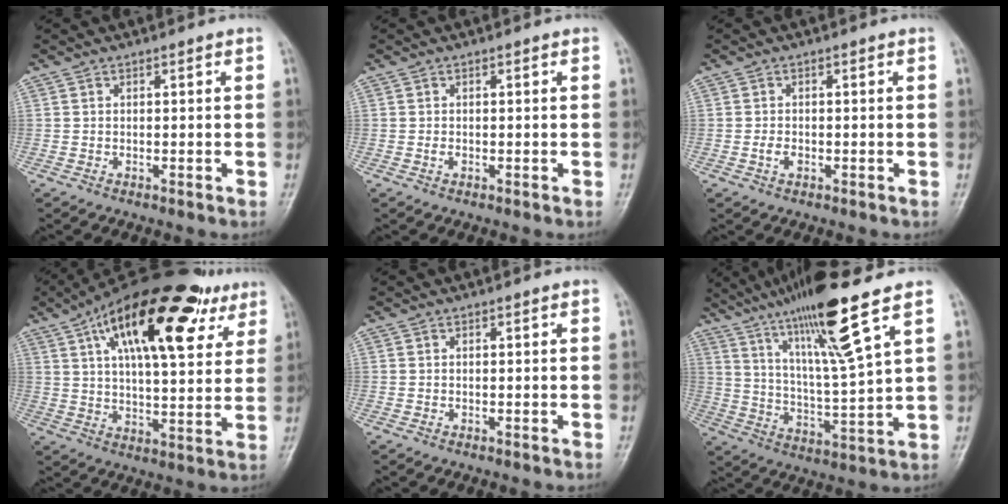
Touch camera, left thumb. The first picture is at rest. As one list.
[{"total": 1.0, "force": [-0.1, 0.6, 0.7], "torque": [-0.010, 0.000, -0.002]}, {"total": 1.8, "force": [-0.5, 1.2, 1.2], "torque": [-0.022, 0.002, -0.012]}, {"total": 26.2, "force": [12.7, 10.9, 20.1], "torque": [-0.288, -0.004, 0.195]}, {"total": 0.0}, {"total": 17.2, "force": [10.4, 0.8, 13.7], "torque": [-0.235, -0.047, 0.185]}]